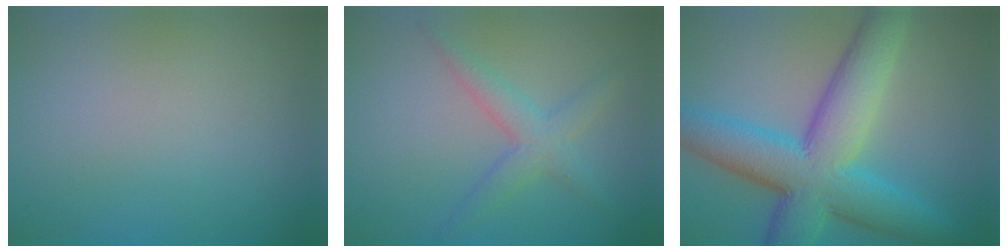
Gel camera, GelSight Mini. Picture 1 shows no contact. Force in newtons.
{"total": 2.9, "press": 2.9, "slide": 0.1}
{"total": 10.8, "press": 10.8, "slide": 0.1}